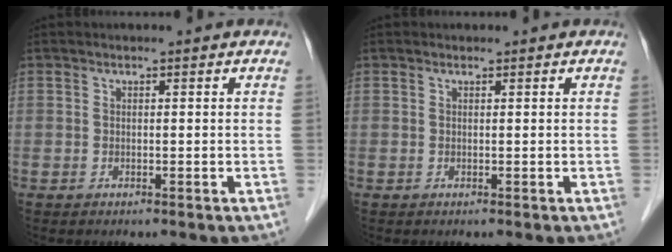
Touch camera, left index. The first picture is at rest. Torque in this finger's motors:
{"motor_torque": [0.10, -0.02, -0.02, -0.01]}